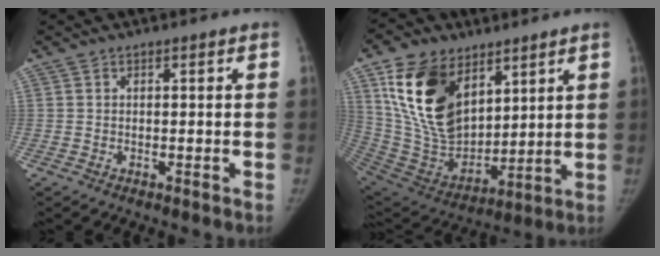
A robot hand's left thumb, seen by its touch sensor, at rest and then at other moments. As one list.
[{"total": 21.7, "force": [9.6, 13.4, 14.1], "torque": [-0.233, -0.048, 0.192]}]